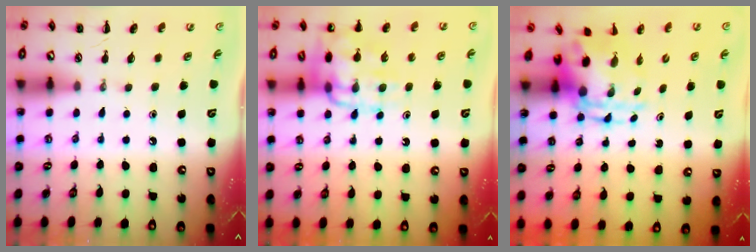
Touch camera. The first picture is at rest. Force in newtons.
{"total": 14.2, "press": 14.1, "slide": 1.8}
{"total": 6.0, "press": 5.8, "slide": 1.3}